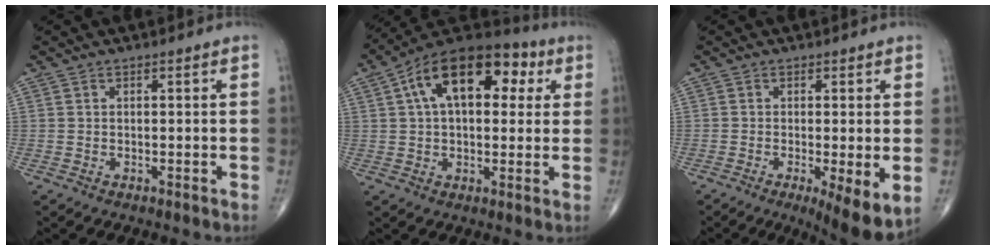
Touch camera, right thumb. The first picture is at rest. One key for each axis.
{"total": 18.5, "fx": 5.6, "fy": 10.4, "fz": 14.2, "tx": -0.199, "ty": 0.030, "tz": 0.079}
{"total": 7.8, "fx": -1.8, "fy": 1.8, "fz": 7.3, "tx": -0.114, "ty": -0.025, "tz": -0.029}